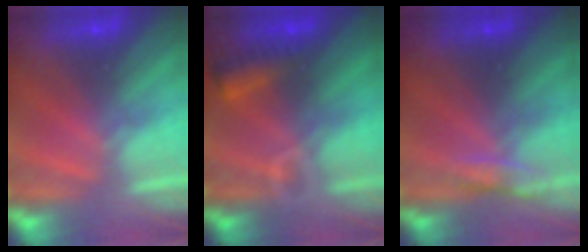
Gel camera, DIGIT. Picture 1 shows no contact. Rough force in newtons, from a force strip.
{"total": 7.4}
{"total": 2.7}